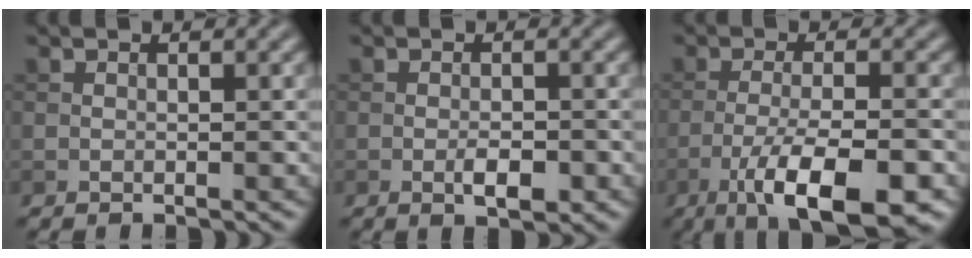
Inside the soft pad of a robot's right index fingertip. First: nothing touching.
{"total": 2.3, "force": [-0.9, 0.9, 1.9], "torque": [-0.031, -0.001, -0.013]}
{"total": 8.7, "force": [-4.5, 2.4, 7.0], "torque": [-0.120, -0.005, -0.075]}